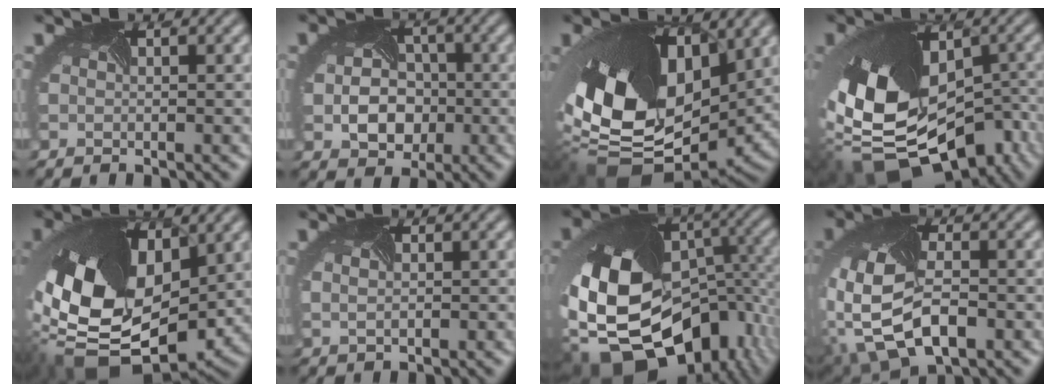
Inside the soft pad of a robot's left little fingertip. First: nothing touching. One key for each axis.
{"total": 4.5, "fx": -0.9, "fy": 3.9, "fz": 2.2, "tx": -0.052, "ty": -0.009, "tz": -0.013}
{"total": 17.4, "fx": 0.4, "fy": 11.3, "fz": 13.2, "tx": -0.290, "ty": -0.061, "tz": 0.044}
{"total": 16.5, "fx": -7.0, "fy": 10.3, "fz": 10.8, "tx": -0.223, "ty": -0.051, "tz": -0.071}
{"total": 15.2, "fx": 0.1, "fy": 9.9, "fz": 11.5, "tx": -0.269, "ty": -0.038, "tz": 0.021}
{"total": 2.2, "fx": 0.8, "fy": 1.7, "fz": 1.1, "tx": -0.014, "ty": 0.016, "tz": 0.000}
{"total": 19.6, "fx": -6.6, "fy": 12.9, "fz": 13.2, "tx": -0.275, "ty": -0.042, "tz": -0.079}
{"total": 7.0, "fx": -2.0, "fy": 4.1, "fz": 5.3, "tx": -0.132, "ty": -0.020, "tz": -0.038}